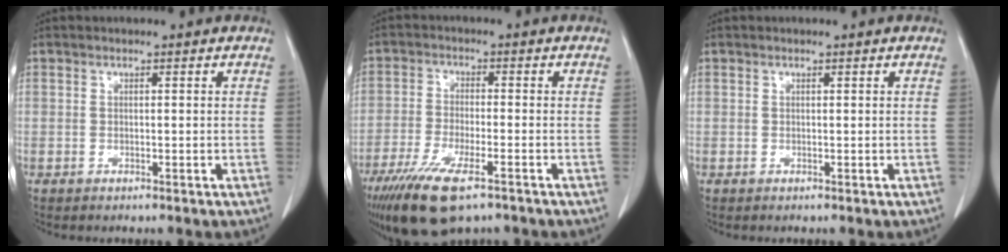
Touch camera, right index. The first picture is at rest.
{"total": 11.0, "force": [-7.2, 2.7, 7.9], "torque": [-0.147, -0.024, -0.120]}
{"total": 0.0}